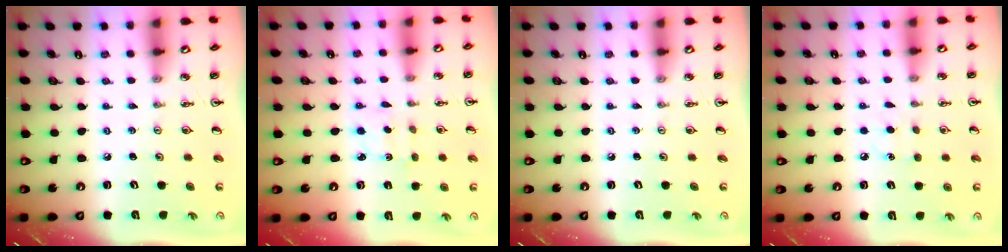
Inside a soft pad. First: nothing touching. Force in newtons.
{"total": 1.7, "press": 1.5, "slide": 0.7}
{"total": 0.0}
{"total": 4.8, "press": 4.8, "slide": 0.5}